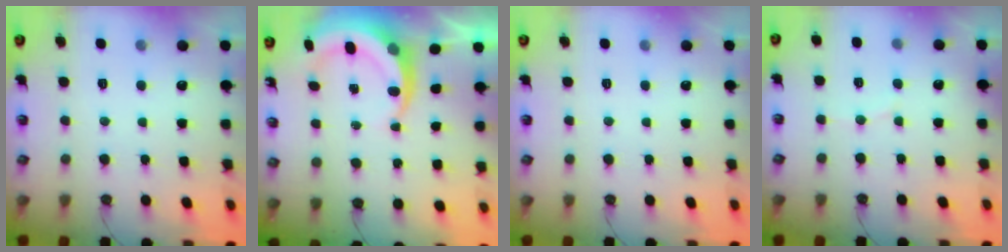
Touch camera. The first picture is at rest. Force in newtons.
{"total": 7.4, "press": 7.4, "slide": 0.8}
{"total": 0.0}
{"total": 2.9, "press": 2.9, "slide": 0.3}